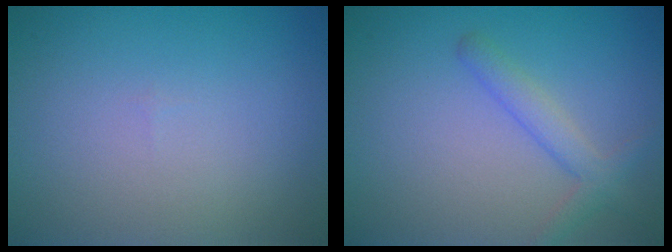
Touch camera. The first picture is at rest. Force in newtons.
{"total": 2.5, "press": 2.5, "slide": 0.1}